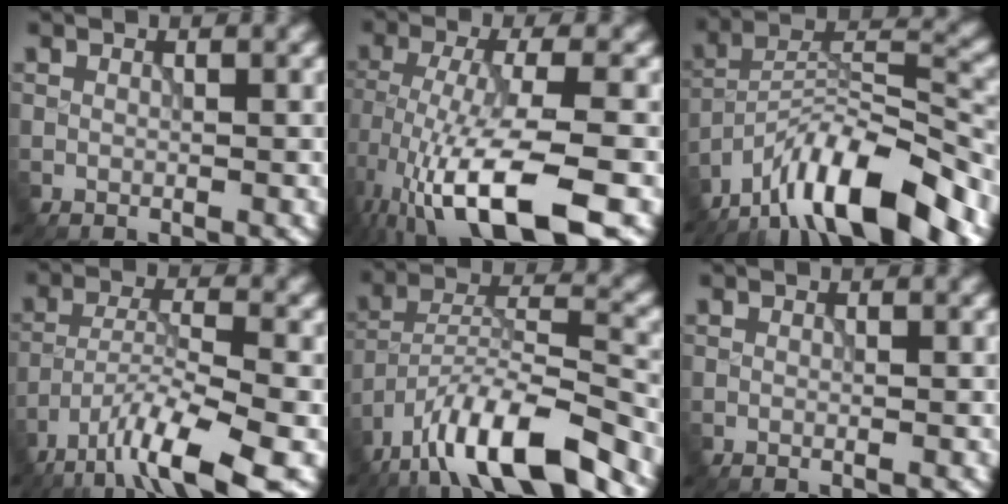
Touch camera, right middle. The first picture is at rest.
{"total": 11.2, "force": [-5.6, 2.8, 9.3], "torque": [-0.179, -0.012, -0.099]}
{"total": 12.3, "force": [-8.7, 3.3, 8.0], "torque": [-0.126, 0.019, -0.171]}
{"total": 8.1, "force": [-5.2, 1.3, 6.0], "torque": [-0.103, -0.001, -0.098]}
{"total": 11.4, "force": [-8.4, 2.9, 7.2], "torque": [-0.119, 0.013, -0.161]}
{"total": 0.0}